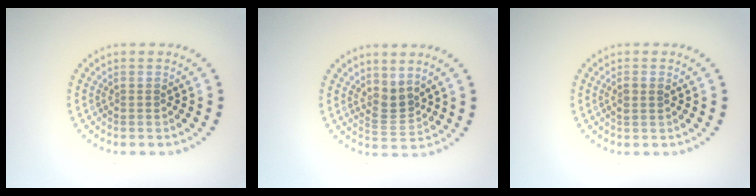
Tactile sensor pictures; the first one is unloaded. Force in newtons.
{"total": 2.2, "press": 1.5, "slide": 1.6}
{"total": 1.1, "press": 1.1, "slide": 0.2}